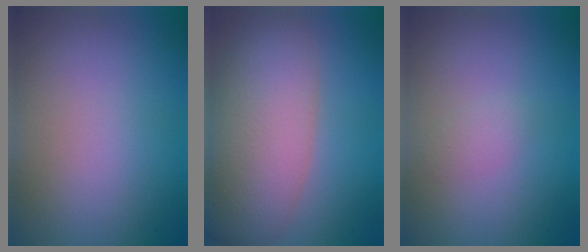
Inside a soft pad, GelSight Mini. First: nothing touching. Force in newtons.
{"total": 9.2, "press": 9.2, "slide": 0.4}
{"total": 1.1, "press": 1.1, "slide": 0.1}